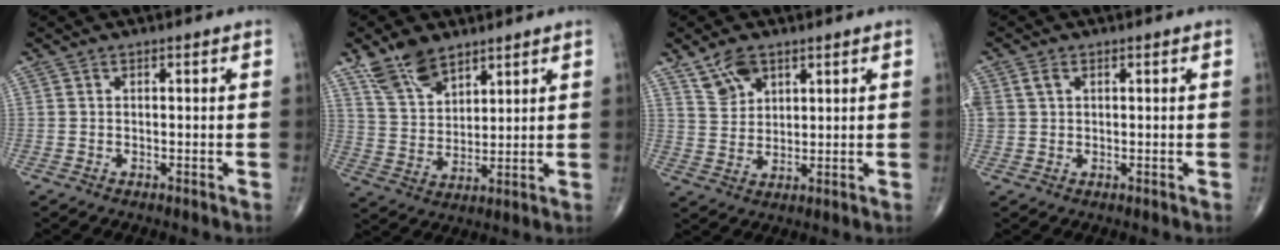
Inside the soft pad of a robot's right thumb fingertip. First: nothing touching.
{"total": 9.7, "force": [6.8, 4.9, 4.9], "torque": [-0.073, -0.031, 0.138]}
{"total": 6.0, "force": [3.9, 3.4, 3.0], "torque": [-0.041, -0.018, 0.082]}
{"total": 2.6, "force": [1.0, 1.9, 1.5], "torque": [-0.031, 0.006, 0.028]}